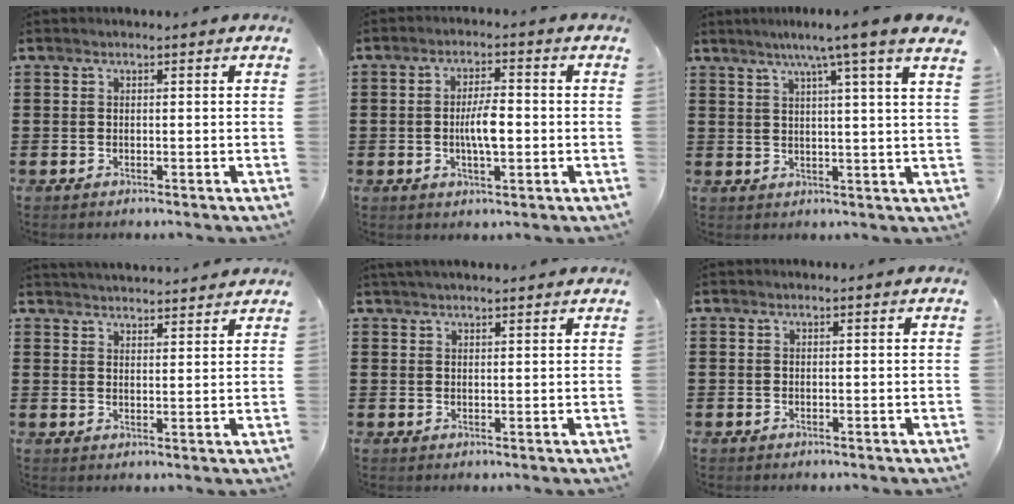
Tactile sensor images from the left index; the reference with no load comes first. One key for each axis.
{"total": 5.3, "fx": -0.6, "fy": 1.8, "fz": 5.0, "tx": -0.089, "ty": 0.001, "tz": -0.017}
{"total": 6.3, "fx": 4.4, "fy": -1.3, "fz": 4.4, "tx": -0.091, "ty": -0.018, "tz": 0.066}
{"total": 2.9, "fx": 2.9, "fy": -0.2, "fz": -0.2, "tx": -0.006, "ty": -0.012, "tz": 0.054}
{"total": 1.8, "fx": 1.7, "fy": 0.3, "fz": 0.6, "tx": -0.015, "ty": 0.003, "tz": 0.032}
{"total": 0.0}